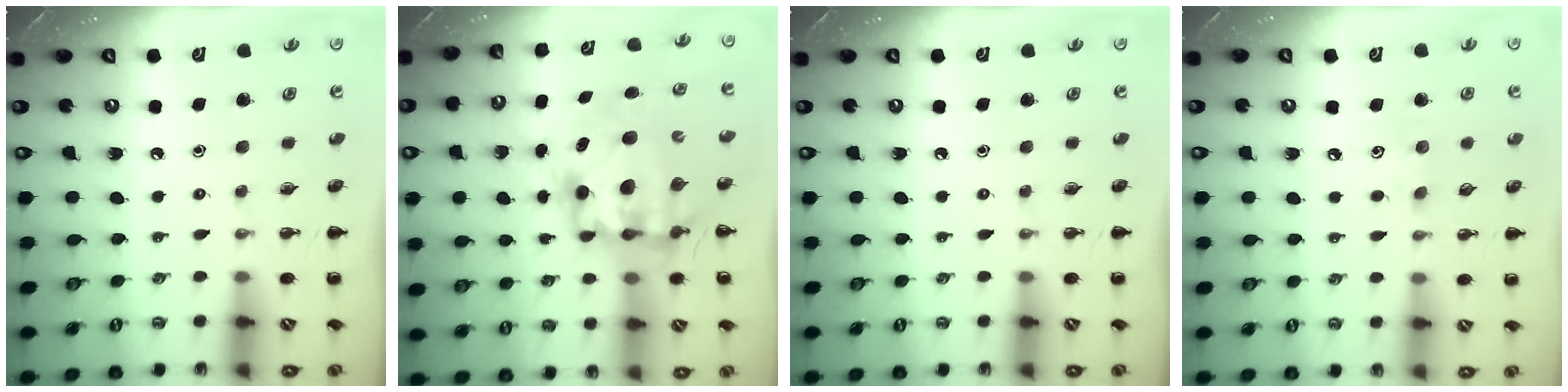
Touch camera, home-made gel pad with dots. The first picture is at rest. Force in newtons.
{"total": 12.4, "press": 12.1, "slide": 2.7}
{"total": 0.0}
{"total": 4.7, "press": 4.6, "slide": 1.1}